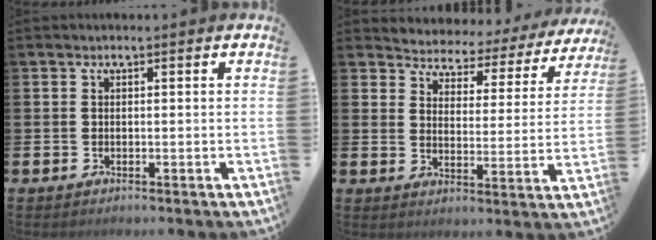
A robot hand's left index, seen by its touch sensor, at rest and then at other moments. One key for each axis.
{"total": 3.4, "fx": 3.2, "fy": 1.2, "fz": -0.1, "tx": -0.021, "ty": -0.035, "tz": 0.046}